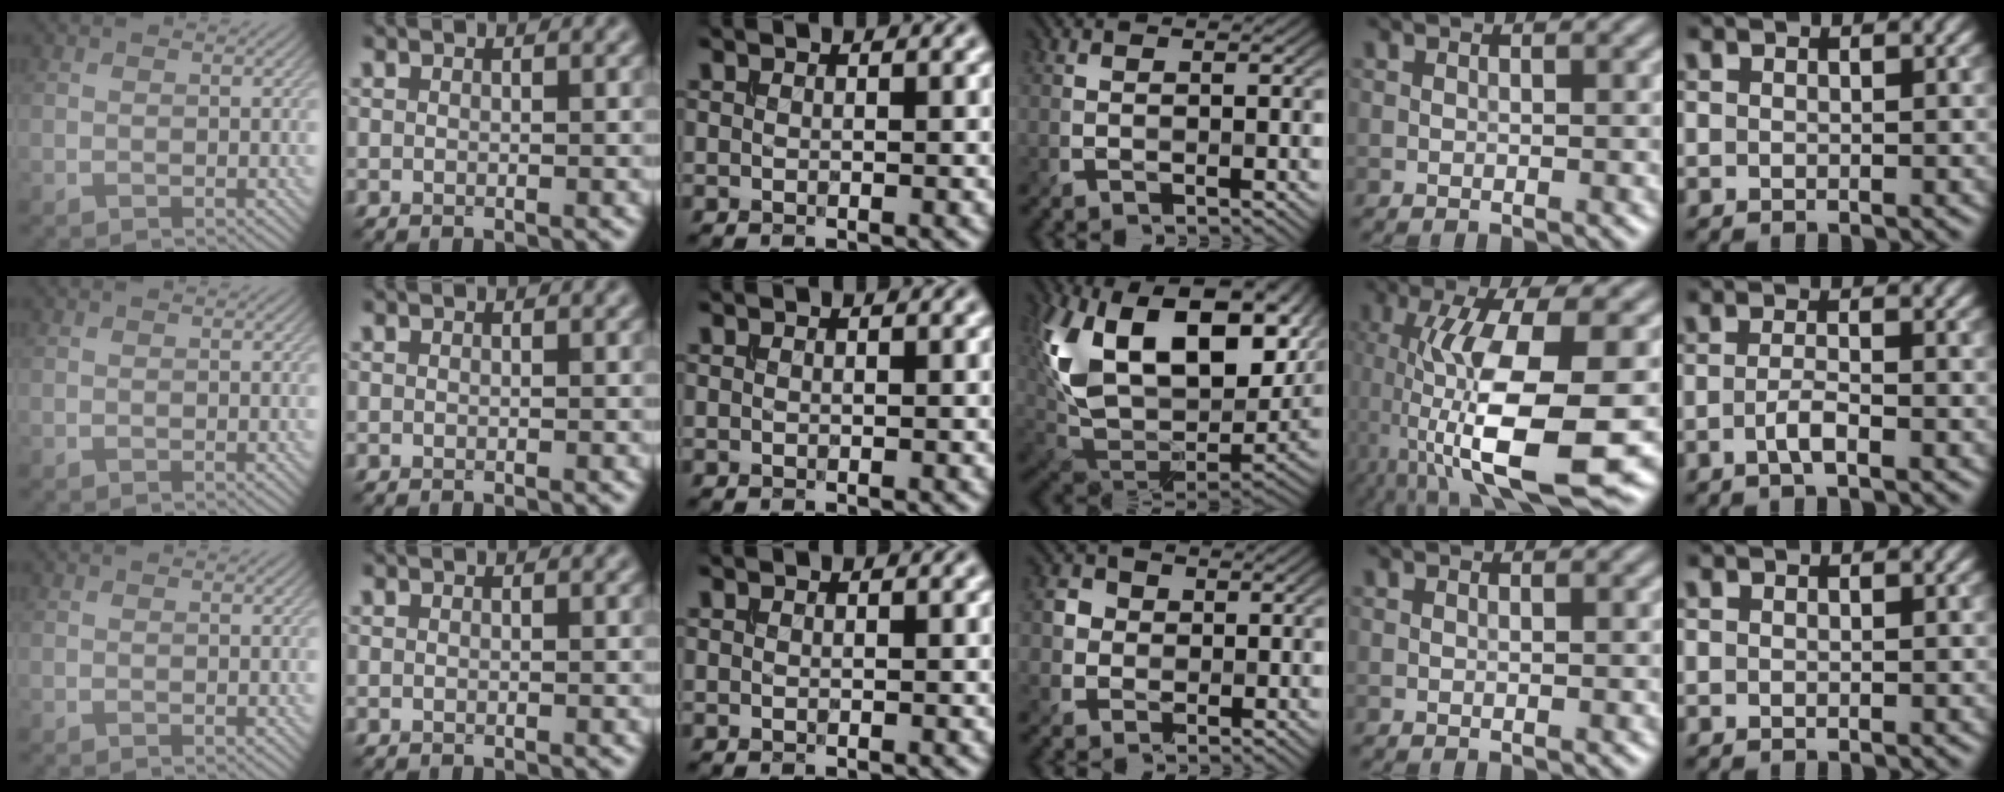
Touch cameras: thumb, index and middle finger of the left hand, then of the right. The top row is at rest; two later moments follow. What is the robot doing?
{"motion": "insert", "object": "drawer"}